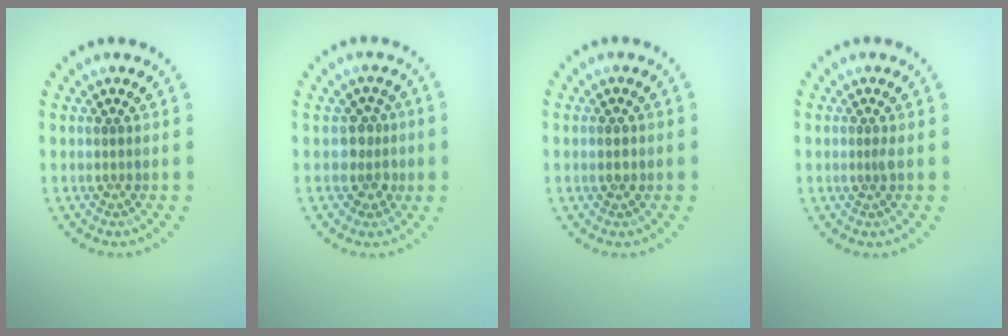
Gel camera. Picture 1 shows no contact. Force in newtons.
{"total": 2.2, "press": 1.8, "slide": 1.2}
{"total": 1.5, "press": 1.5, "slide": 0.1}
{"total": 0.6, "press": 0.4, "slide": 0.5}